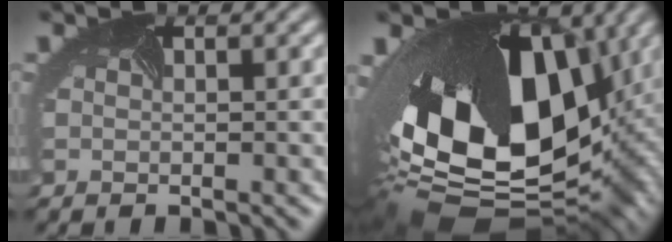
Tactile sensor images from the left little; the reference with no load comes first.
{"total": 19.4, "force": [0.8, 12.1, 15.1], "torque": [-0.301, -0.071, 0.039]}